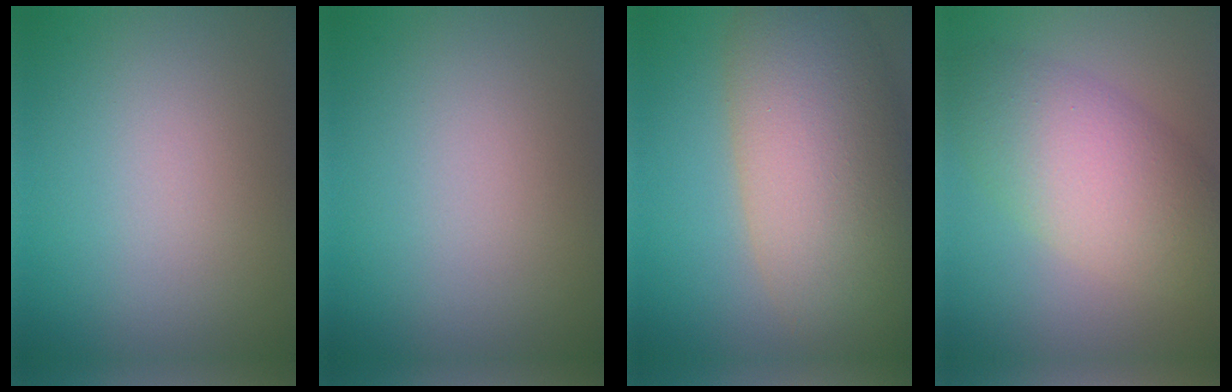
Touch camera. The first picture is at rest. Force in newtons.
{"total": 0.0}
{"total": 10.7, "press": 10.7, "slide": 0.7}
{"total": 7.1, "press": 7.1, "slide": 0.4}